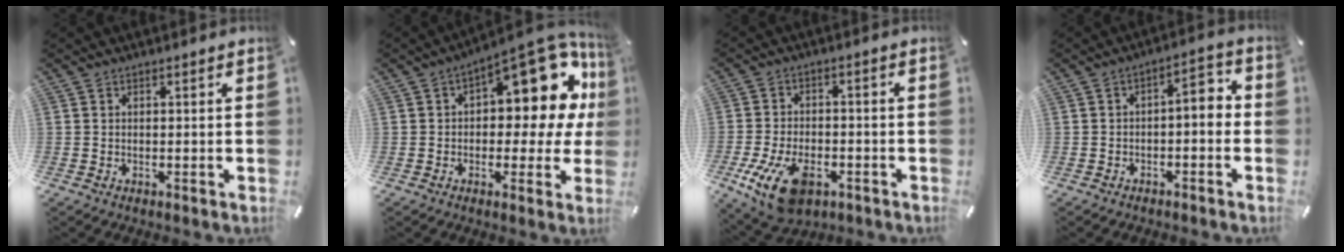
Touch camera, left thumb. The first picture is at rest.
{"total": 16.0, "force": [6.7, 7.7, 12.3], "torque": [-0.148, -0.058, 0.110]}
{"total": 12.8, "force": [-5.7, 7.4, 8.7], "torque": [-0.173, 0.016, -0.099]}
{"total": 5.3, "force": [-1.3, 2.7, 4.4], "torque": [-0.059, 0.004, -0.037]}